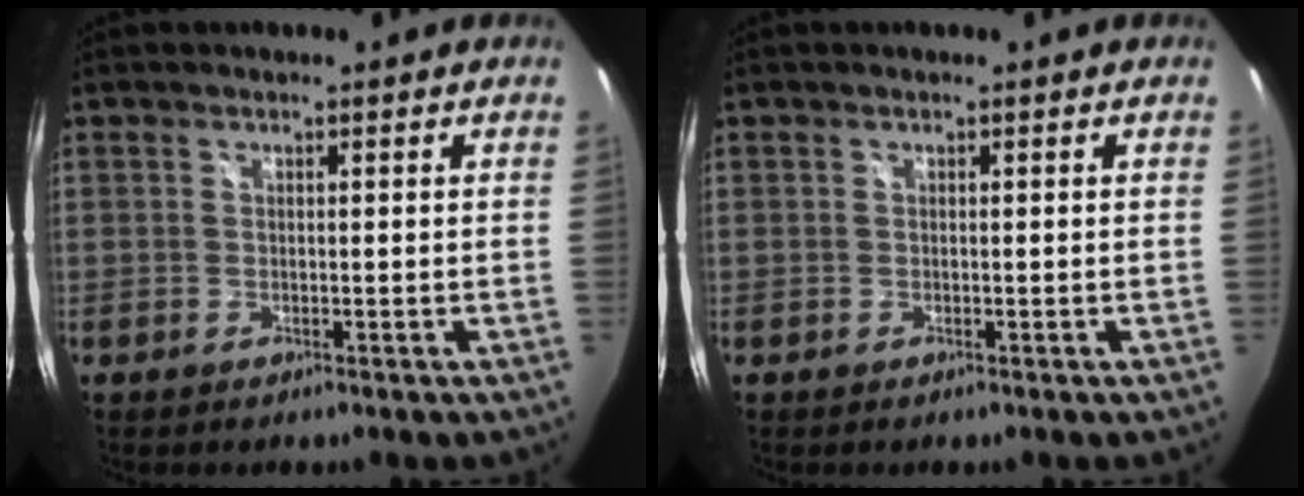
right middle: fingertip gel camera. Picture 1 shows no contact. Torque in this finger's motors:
{"motor_torque": [0.04, -0.18, 0.00, 0.01]}